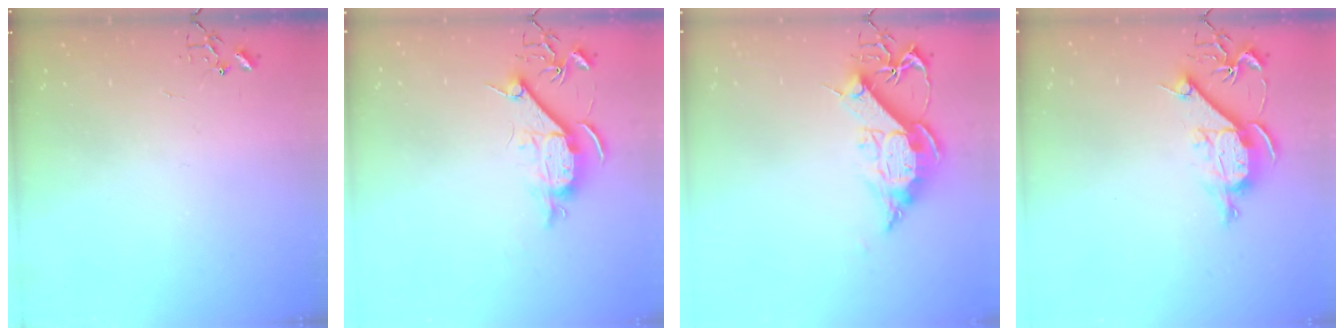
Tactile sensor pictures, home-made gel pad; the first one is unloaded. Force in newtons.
{"total": 9.3, "press": 9.2, "slide": 1.1}
{"total": 13.0, "press": 13.0, "slide": 1.1}
{"total": 10.4, "press": 10.4, "slide": 1.2}